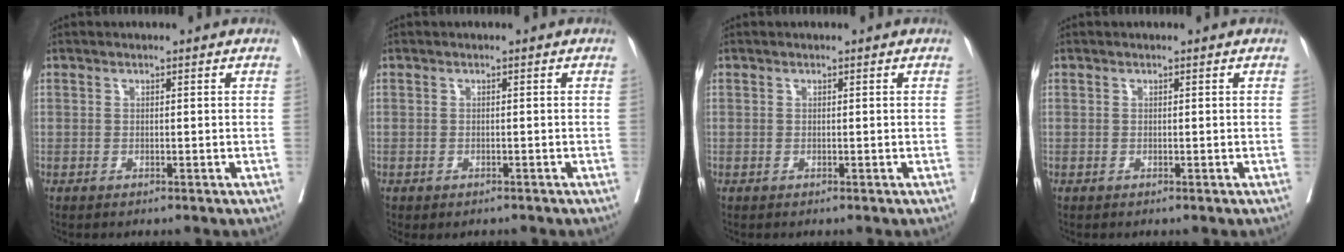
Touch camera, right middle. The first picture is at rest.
{"total": 1.5, "force": [-1.3, 0.7, 0.4], "torque": [-0.009, -0.003, -0.017]}
{"total": 0.0}
{"total": 0.0}